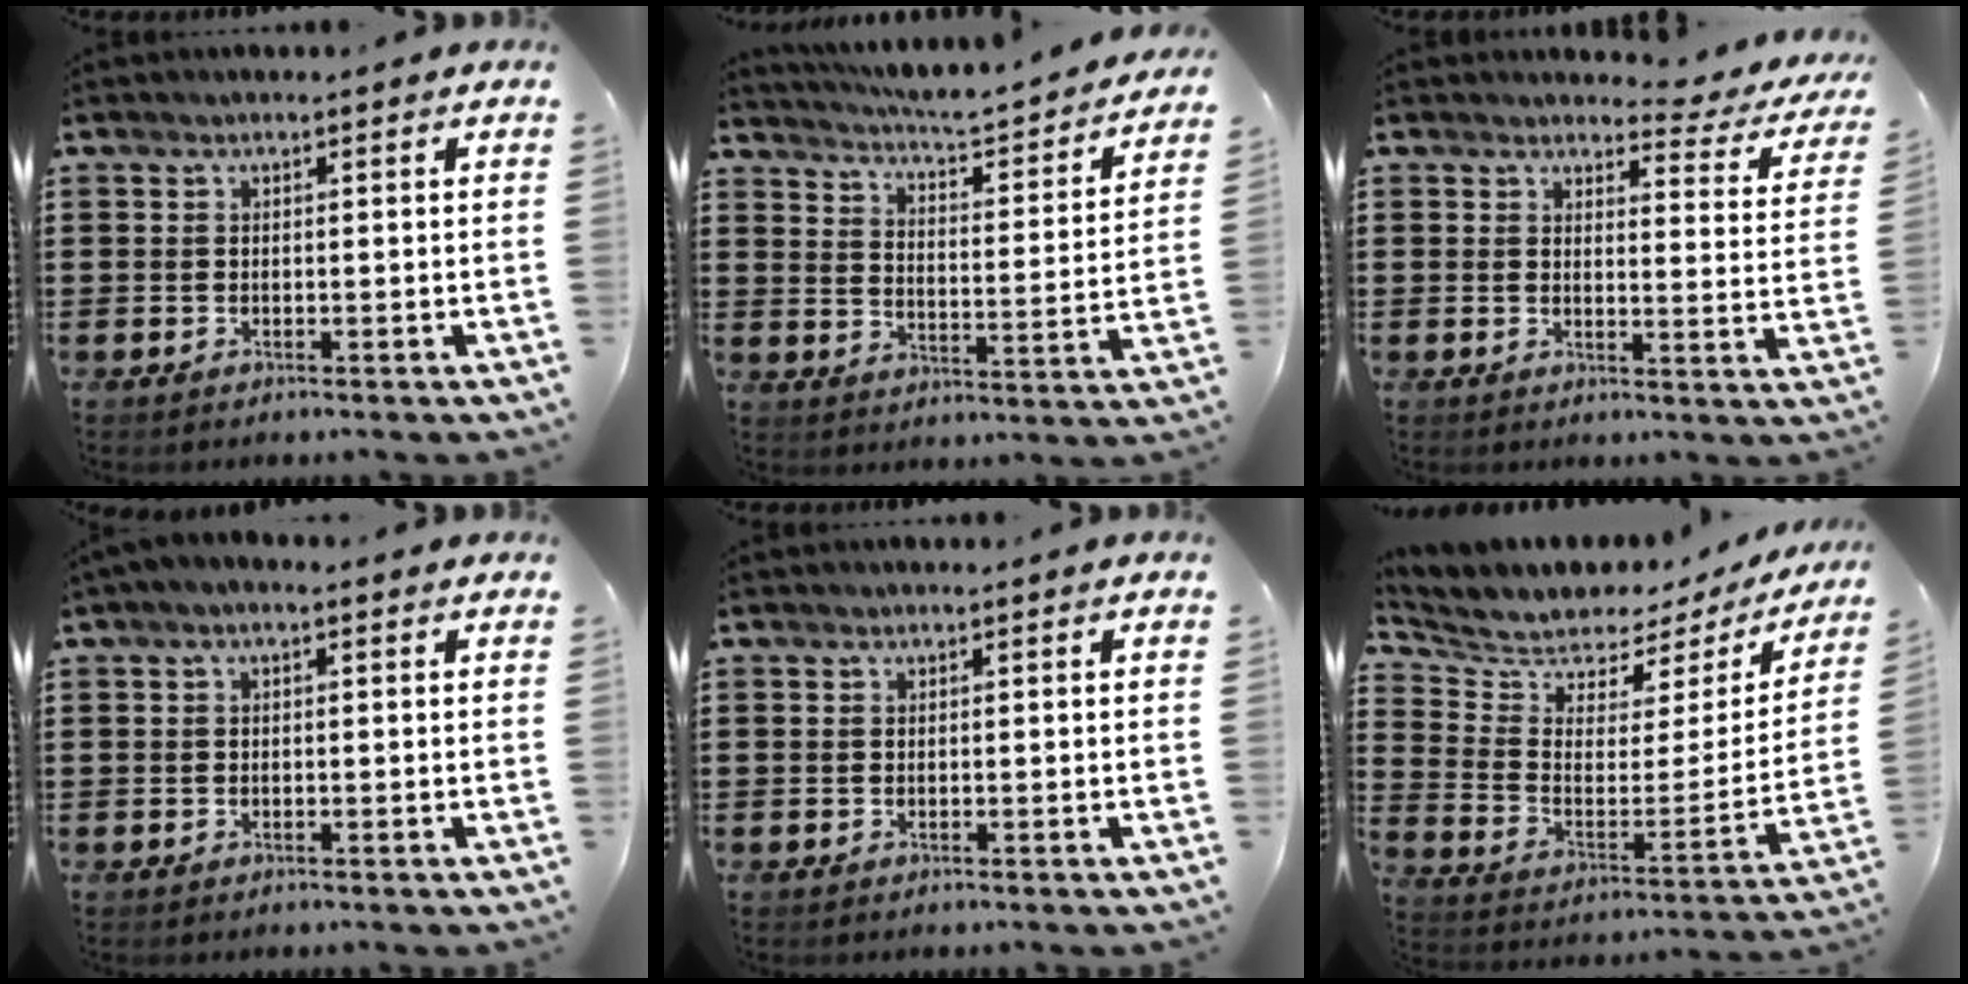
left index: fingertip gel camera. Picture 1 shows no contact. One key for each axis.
{"total": 4.3, "fx": 4.1, "fy": -0.5, "fz": 1.2, "tx": -0.048, "ty": -0.038, "tz": 0.061}
{"total": 3.7, "fx": 3.2, "fy": 1.2, "fz": 1.4, "tx": -0.028, "ty": -0.021, "tz": 0.051}
{"total": 1.0, "fx": -0.5, "fy": 0.4, "fz": 0.8, "tx": -0.014, "ty": 0.000, "tz": -0.009}
{"total": 0.0}
{"total": 4.6, "fx": 4.4, "fy": 1.5, "fz": -0.3, "tx": -0.034, "ty": -0.042, "tz": 0.068}